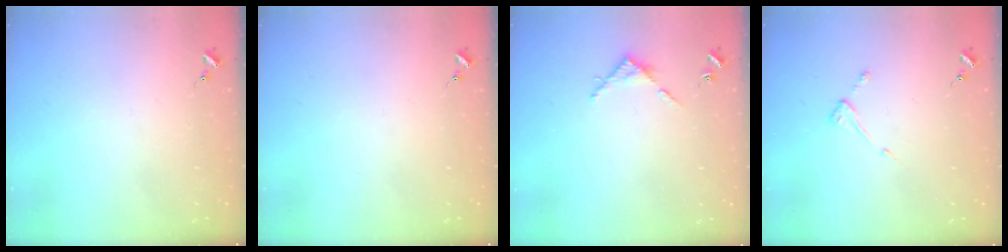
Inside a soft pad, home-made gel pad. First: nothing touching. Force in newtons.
{"total": 0.0}
{"total": 4.7, "press": 4.7, "slide": 0.2}
{"total": 3.9, "press": 3.9, "slide": 0.3}